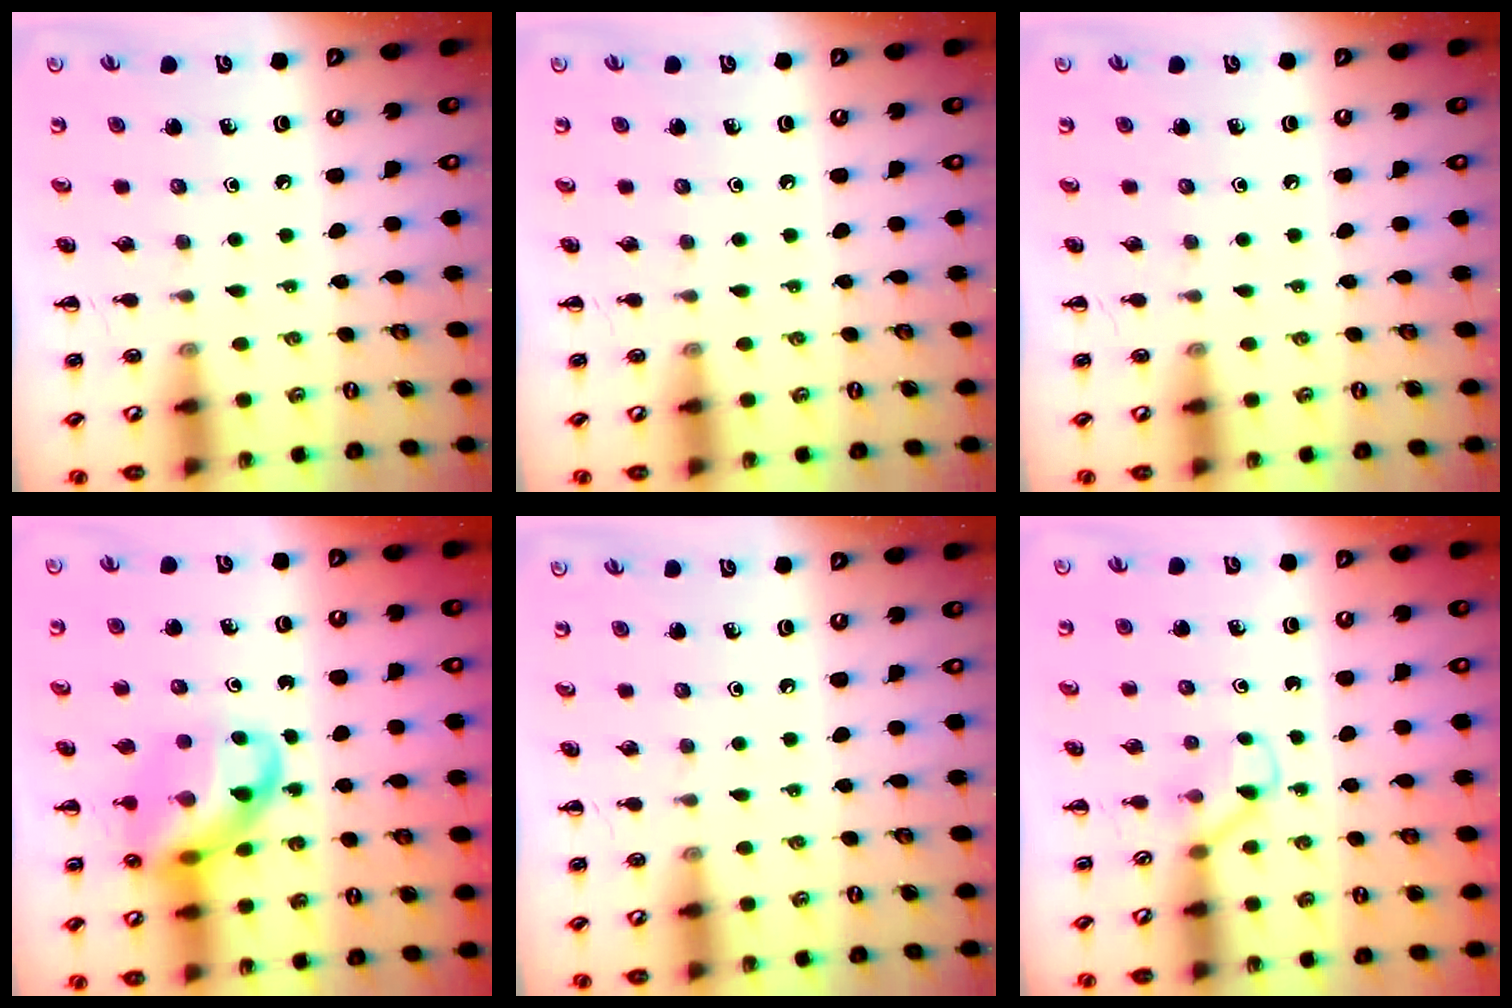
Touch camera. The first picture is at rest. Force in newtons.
{"total": 0.0}
{"total": 0.0}
{"total": 13.6, "press": 13.1, "slide": 3.6}
{"total": 0.0}
{"total": 2.5, "press": 2.3, "slide": 0.9}